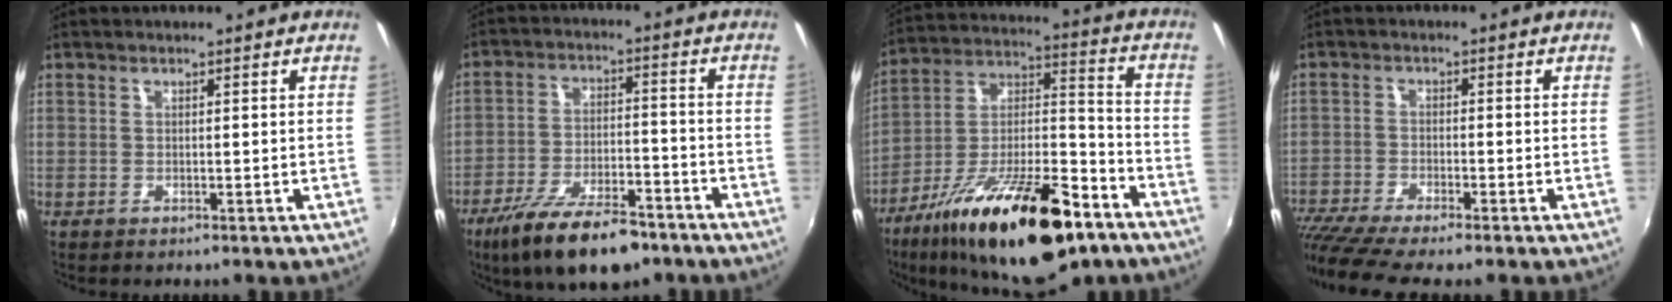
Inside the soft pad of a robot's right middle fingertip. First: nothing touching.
{"total": 15.7, "force": [-11.3, 5.4, 9.5], "torque": [-0.192, -0.027, -0.186]}
{"total": 26.2, "force": [-15.8, 9.0, 18.9], "torque": [-0.318, -0.013, -0.249]}
{"total": 10.8, "force": [-9.1, 0.9, 5.7], "torque": [-0.139, -0.047, -0.160]}